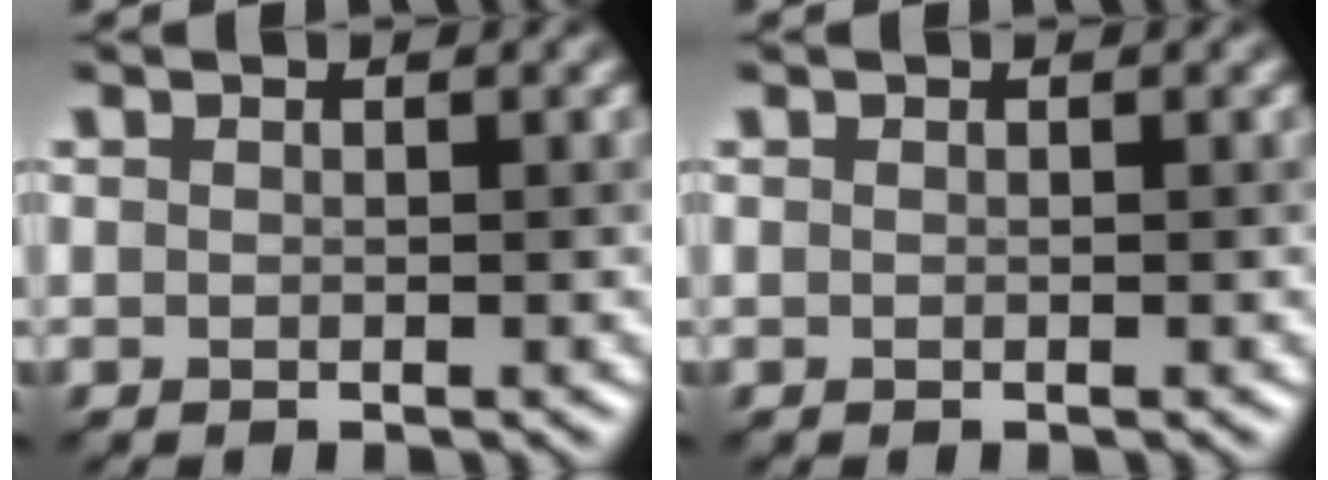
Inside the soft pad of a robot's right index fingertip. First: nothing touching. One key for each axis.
{"total": 0.0}